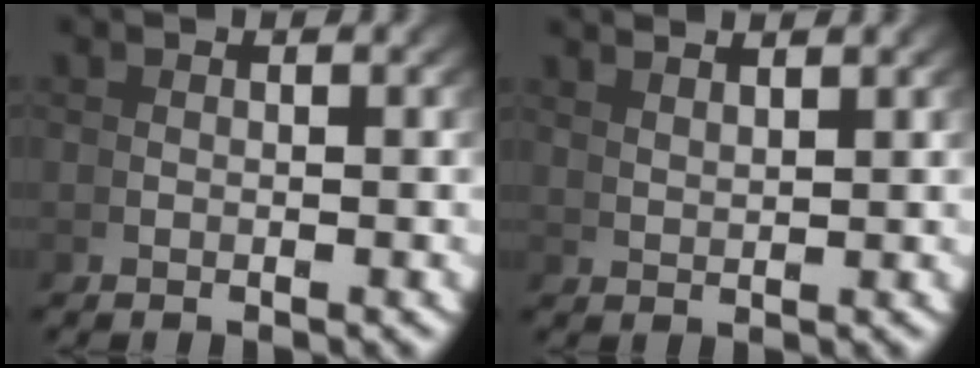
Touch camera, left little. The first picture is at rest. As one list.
[{"total": 2.9, "force": [2.7, -0.8, 0.4], "torque": [0.002, 0.005, 0.056]}]